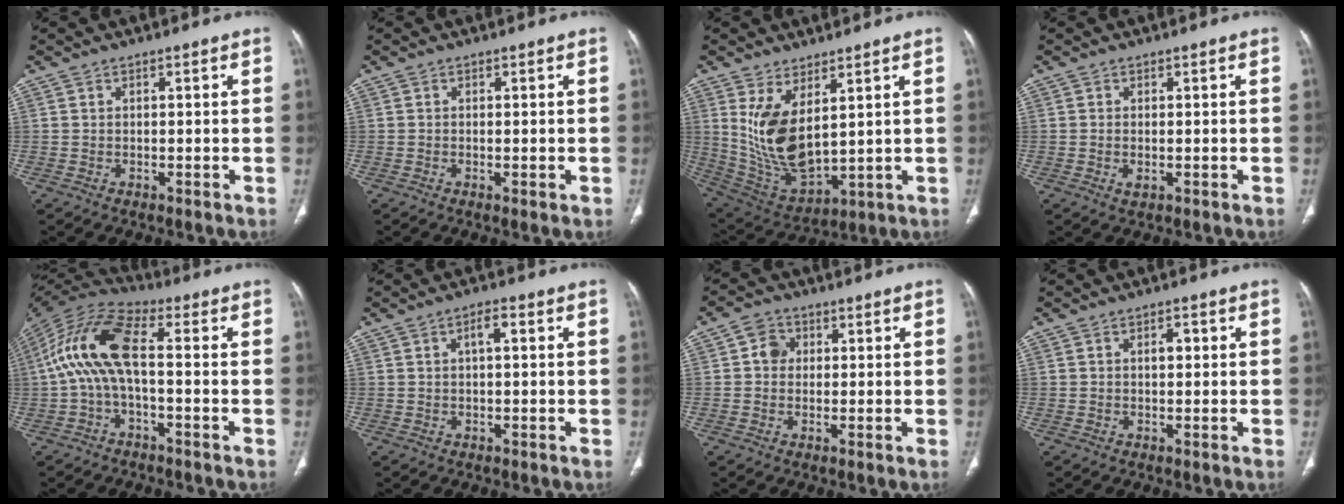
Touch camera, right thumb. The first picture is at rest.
{"total": 1.3, "force": [-0.3, 0.4, 1.2], "torque": [-0.018, -0.004, -0.002]}
{"total": 13.3, "force": [4.2, 6.3, 10.9], "torque": [-0.203, -0.029, 0.109]}
{"total": 1.4, "force": [-0.3, 0.8, 1.1], "torque": [-0.026, -0.005, -0.002]}
{"total": 13.1, "force": [-0.8, 5.1, 12.0], "torque": [-0.253, 0.045, -0.026]}
{"total": 2.8, "force": [0.6, 1.0, 2.5], "torque": [-0.044, 0.009, 0.010]}
{"total": 4.0, "force": [0.7, 3.4, 1.9], "torque": [-0.013, 0.006, 0.007]}
{"total": 2.0, "force": [0.3, 1.2, 1.6], "torque": [-0.022, 0.005, 0.002]}